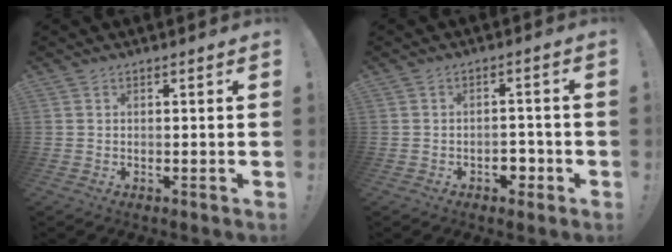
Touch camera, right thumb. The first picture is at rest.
{"total": 4.5, "force": [-2.0, 3.4, 2.2], "torque": [-0.024, 0.008, -0.035]}